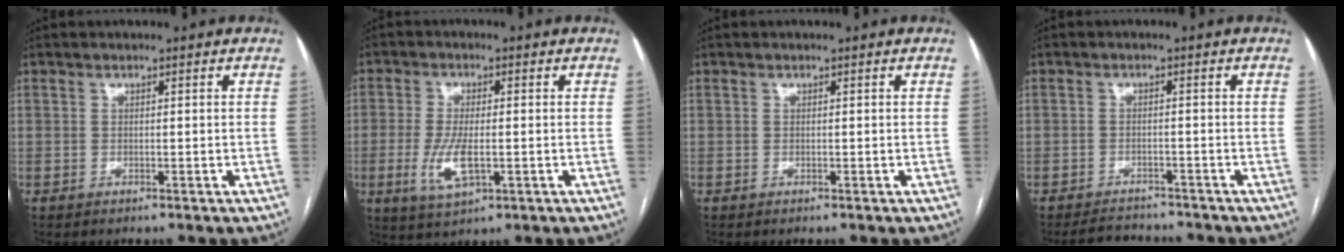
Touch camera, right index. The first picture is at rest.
{"total": 6.7, "force": [-1.5, 2.4, 6.1], "torque": [-0.134, -0.011, -0.023]}
{"total": 0.0}
{"total": 4.7, "force": [-4.4, 1.5, 0.2], "torque": [-0.002, -0.002, -0.069]}